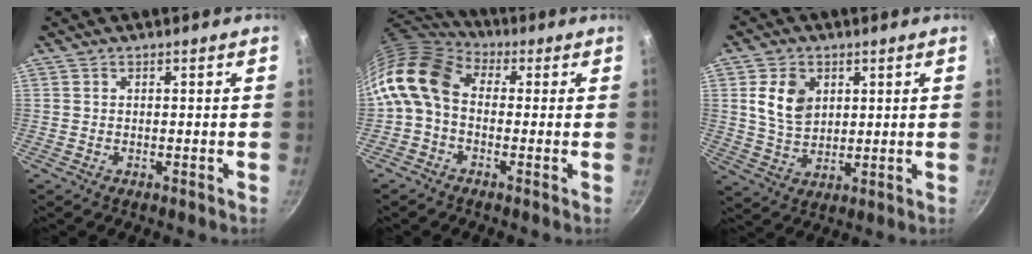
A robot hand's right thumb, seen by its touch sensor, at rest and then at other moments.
{"total": 11.6, "force": [0.0, 8.4, 8.1], "torque": [-0.148, 0.027, -0.023]}
{"total": 8.5, "force": [2.5, 6.2, 5.3], "torque": [-0.078, -0.014, 0.051]}